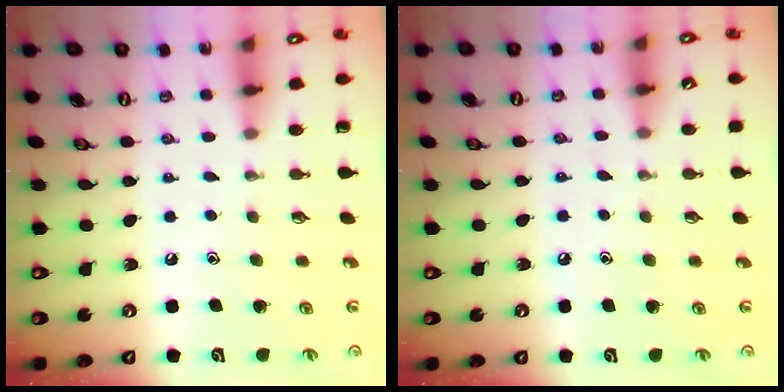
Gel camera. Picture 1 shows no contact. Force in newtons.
{"total": 2.8, "press": 2.8, "slide": 0.4}